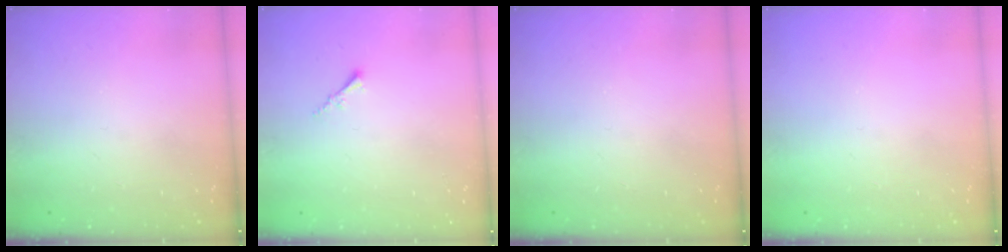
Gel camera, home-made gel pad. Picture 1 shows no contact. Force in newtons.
{"total": 1.5, "press": 1.5, "slide": 0.4}
{"total": 0.0}
{"total": 0.0}